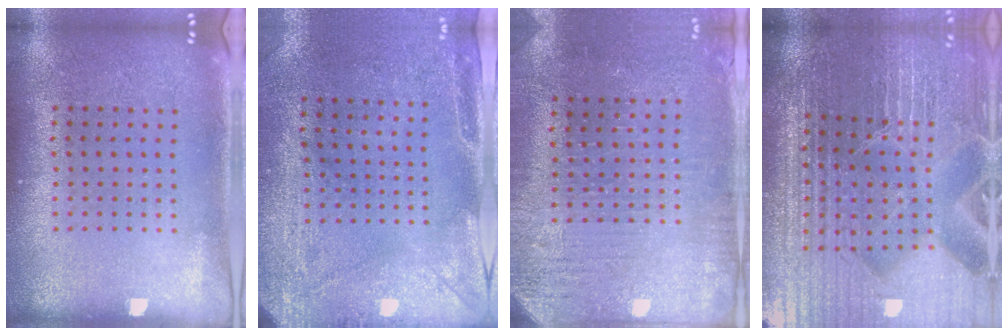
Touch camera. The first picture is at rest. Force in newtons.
{"total": 2.9, "press": 2.3, "slide": 1.8}
{"total": 3.1, "press": 2.8, "slide": 1.2}
{"total": 5.3, "press": 5.1, "slide": 1.7}